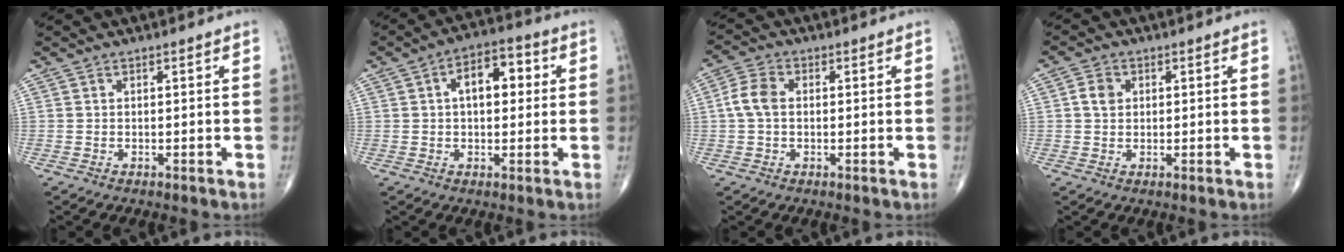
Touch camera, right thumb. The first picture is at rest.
{"total": 8.6, "force": [1.7, 4.8, 6.9], "torque": [-0.082, 0.018, 0.018]}
{"total": 4.9, "force": [0.2, 3.3, 3.7], "torque": [-0.080, 0.014, -0.003]}
{"total": 3.0, "force": [0.6, 2.4, 1.7], "torque": [-0.026, 0.002, 0.007]}